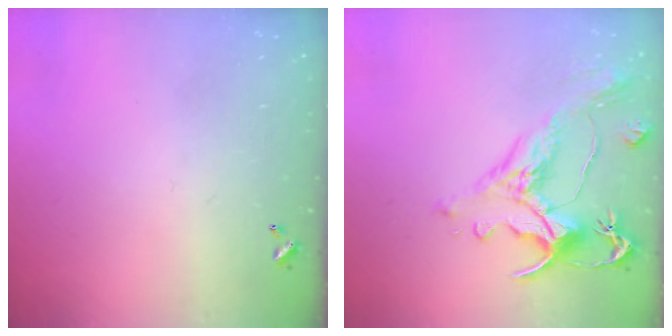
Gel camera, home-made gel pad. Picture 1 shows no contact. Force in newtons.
{"total": 1.5, "press": 0.2, "slide": 1.5}